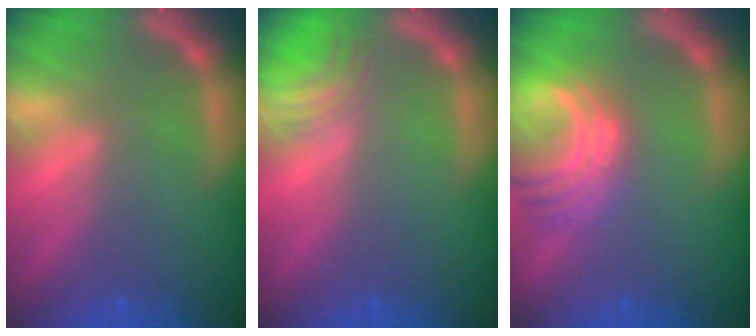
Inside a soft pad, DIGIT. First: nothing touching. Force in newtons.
{"total": 3.0}
{"total": 6.5}